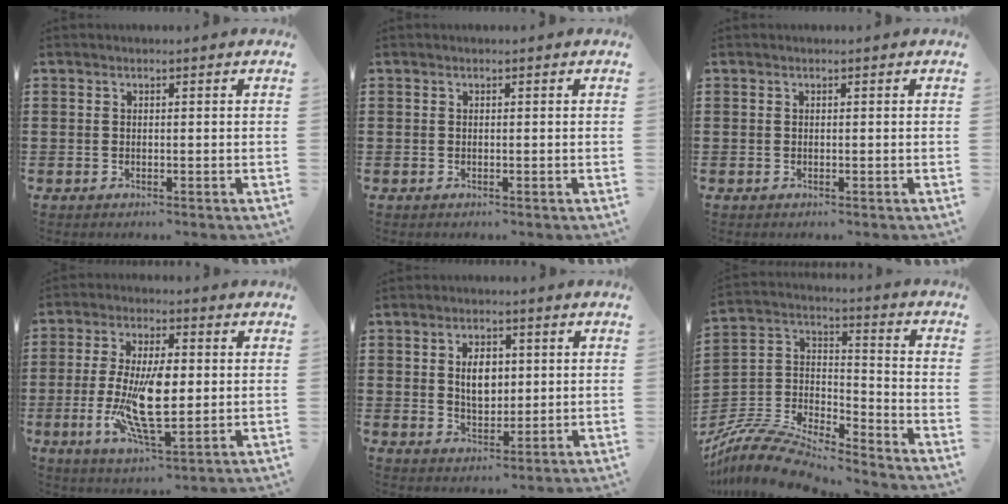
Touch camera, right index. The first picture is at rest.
{"total": 0.0}
{"total": 0.0}
{"total": 11.6, "force": [-0.6, 4.1, 10.8], "torque": [-0.231, -0.014, -0.010]}
{"total": 5.2, "force": [0.8, 3.2, 4.0], "torque": [-0.071, 0.007, 0.007]}
{"total": 10.2, "force": [-9.4, 2.2, 3.3], "torque": [-0.076, 0.014, -0.190]}